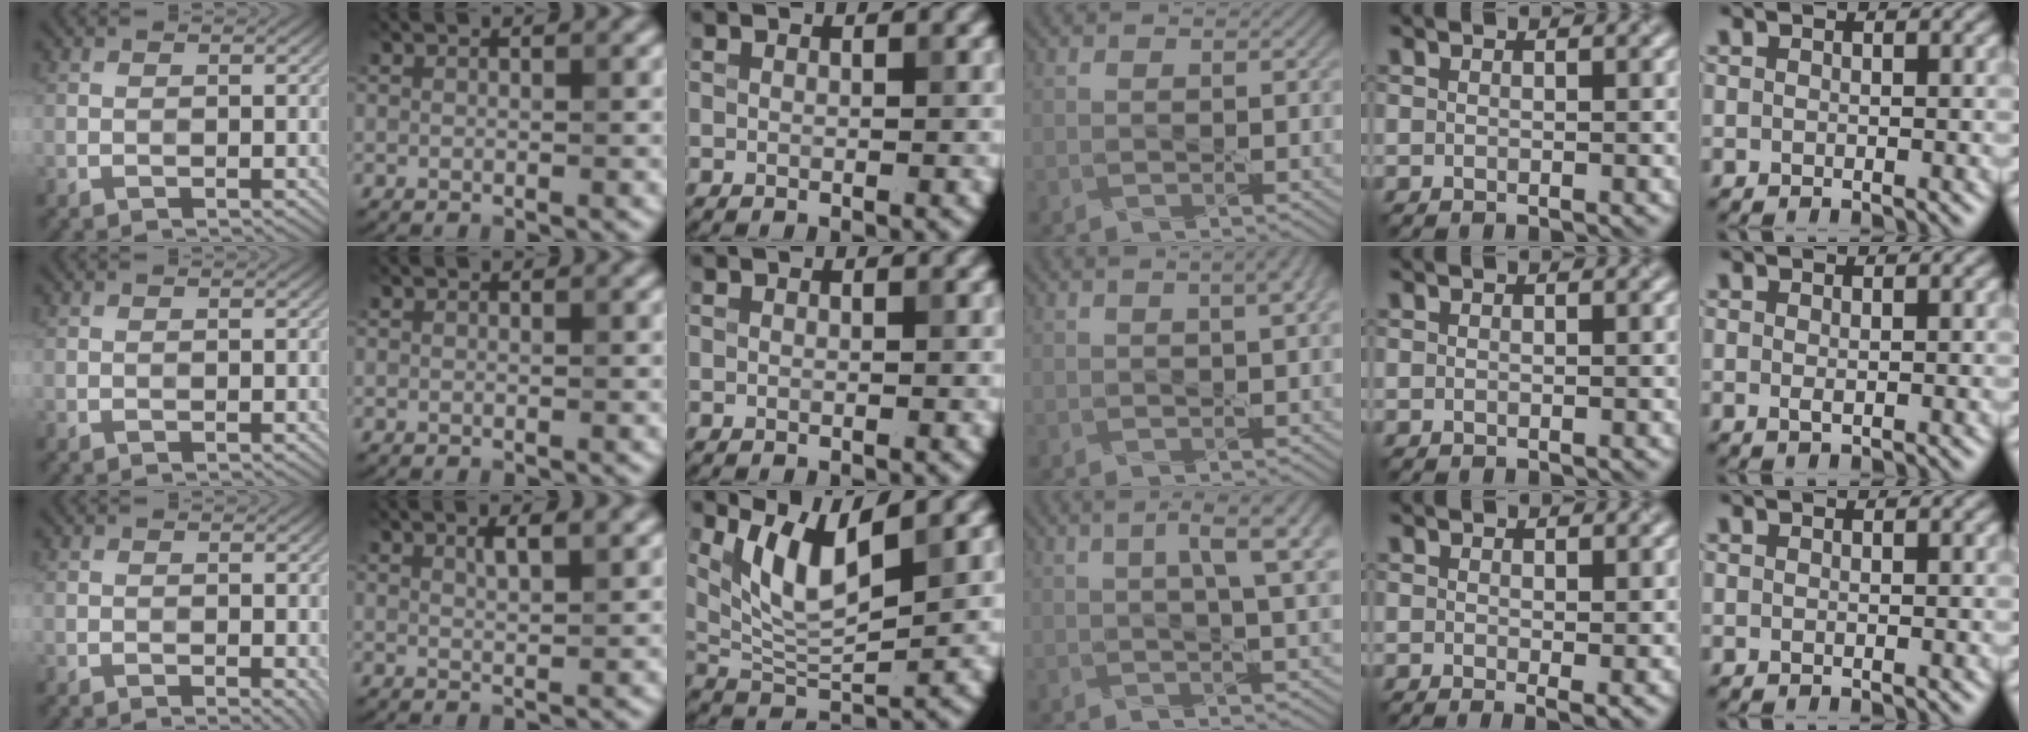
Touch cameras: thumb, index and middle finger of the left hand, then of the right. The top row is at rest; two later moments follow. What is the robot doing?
{"motion": "pour", "object": "sugar"}